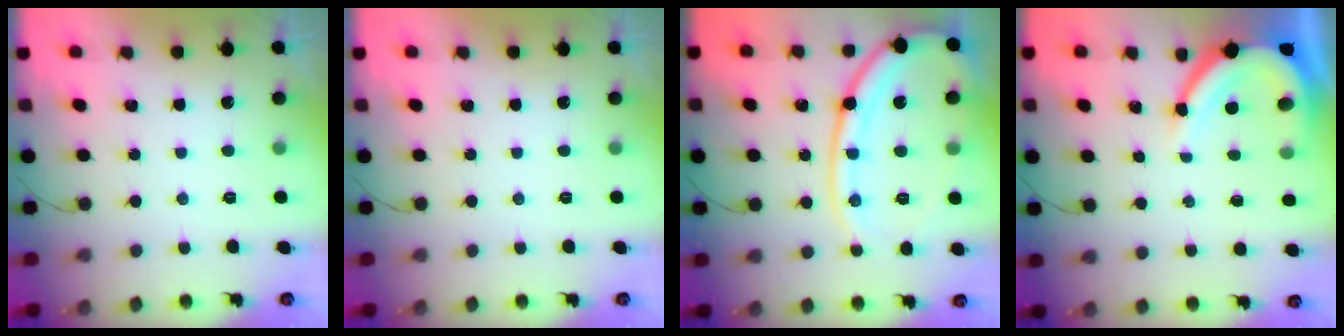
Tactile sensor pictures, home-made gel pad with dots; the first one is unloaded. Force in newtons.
{"total": 0.0}
{"total": 16.6, "press": 16.5, "slide": 2.2}
{"total": 10.3, "press": 10.2, "slide": 1.1}